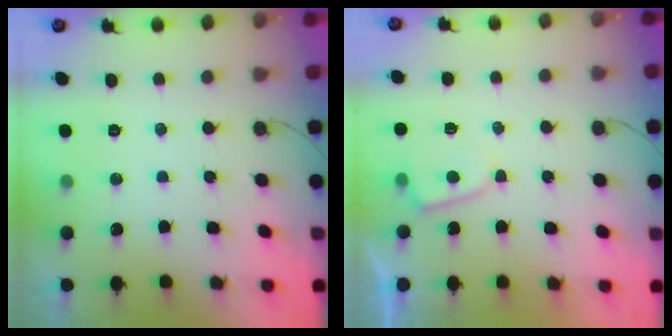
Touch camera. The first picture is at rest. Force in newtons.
{"total": 3.9, "press": 3.8, "slide": 0.4}